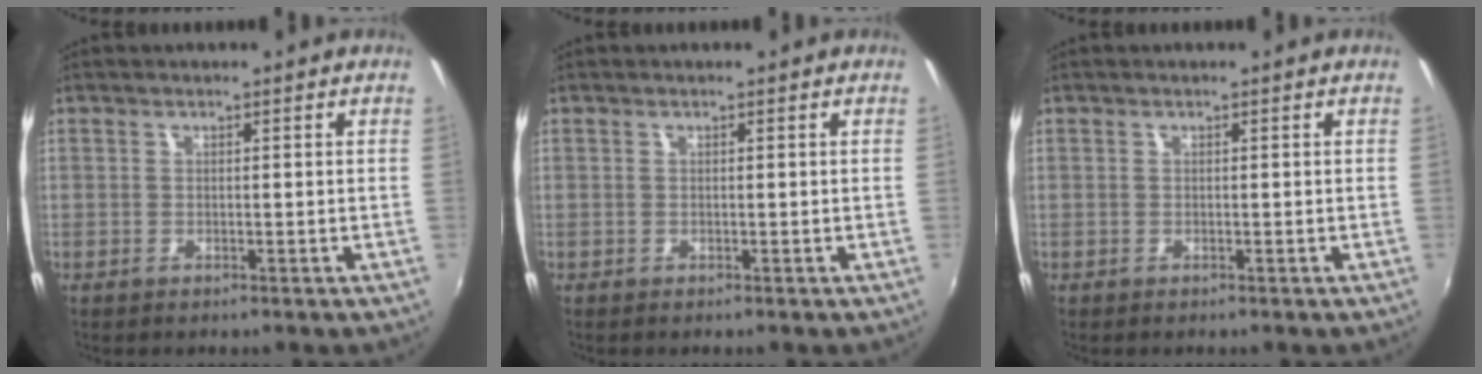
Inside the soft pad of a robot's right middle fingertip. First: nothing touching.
{"total": 0.0}
{"total": 0.0}